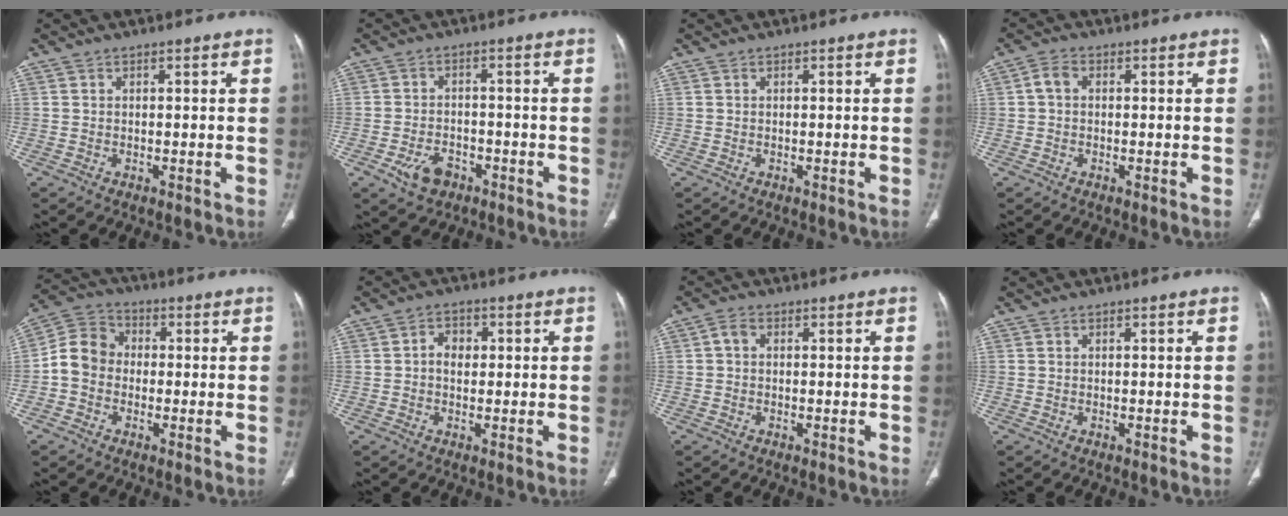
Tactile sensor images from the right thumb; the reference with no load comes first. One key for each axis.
{"total": 5.5, "fx": -2.9, "fy": 3.6, "fz": 3.0, "tx": -0.047, "ty": 0.020, "tz": -0.046}
{"total": 0.0}
{"total": 2.5, "fx": 0.3, "fy": 1.8, "fz": 1.7, "tx": -0.031, "ty": 0.009, "tz": 0.003}
{"total": 7.9, "fx": -1.0, "fy": 6.8, "fz": 3.9, "tx": -0.057, "ty": 0.030, "tz": -0.035}
{"total": 3.6, "fx": 0.3, "fy": 2.7, "fz": 2.3, "tx": -0.024, "ty": 0.010, "tz": -0.002}
{"total": 2.0, "fx": 0.2, "fy": 1.4, "fz": 1.3, "tx": -0.021, "ty": 0.006, "tz": -0.001}
{"total": 0.0}